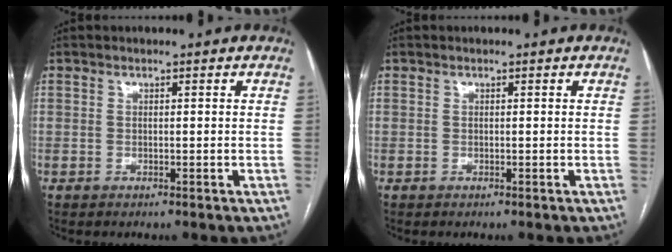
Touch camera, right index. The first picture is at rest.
{"total": 0.0}